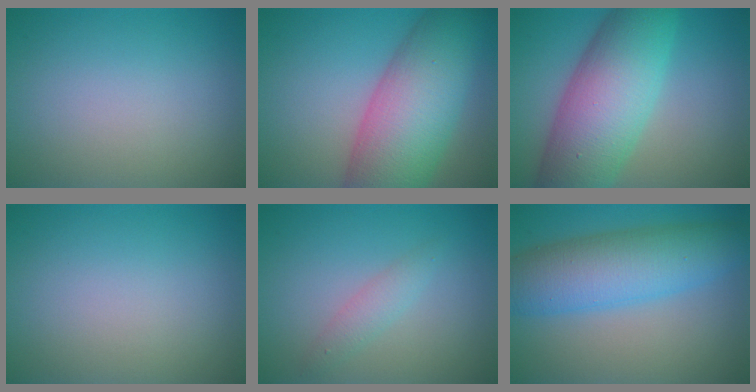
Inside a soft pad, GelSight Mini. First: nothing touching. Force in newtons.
{"total": 11.9, "press": 11.9, "slide": 0.4}
{"total": 11.1, "press": 11.1, "slide": 0.5}
{"total": 0.0}
{"total": 1.6, "press": 1.6, "slide": 0.0}
{"total": 8.1, "press": 8.1, "slide": 0.1}